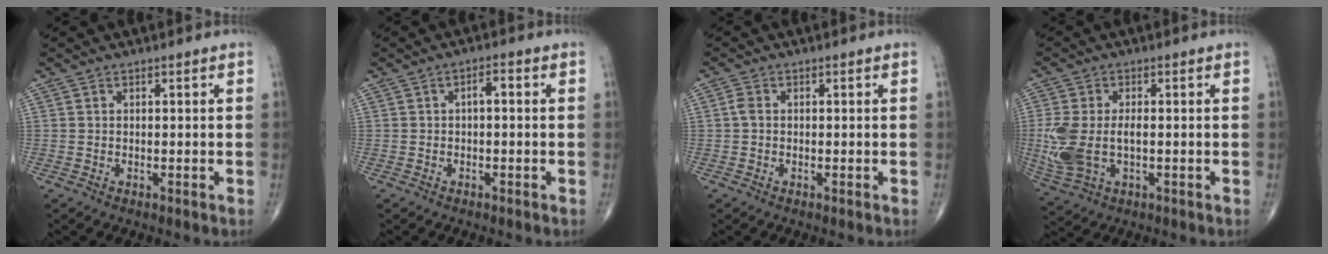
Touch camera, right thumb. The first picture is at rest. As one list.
[{"total": 1.9, "force": [0.0, 0.8, 1.7], "torque": [-0.021, 0.008, -0.005]}, {"total": 1.5, "force": [0.0, 1.0, 1.2], "torque": [-0.024, 0.003, -0.003]}, {"total": 10.4, "force": [-0.8, 5.9, 8.5], "torque": [-0.214, -0.001, -0.006]}]